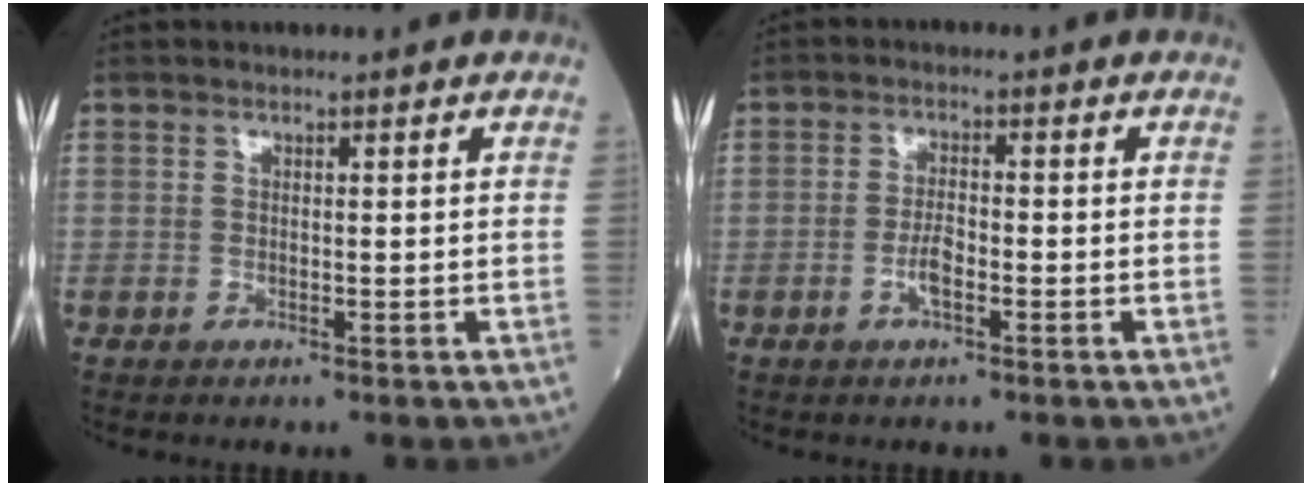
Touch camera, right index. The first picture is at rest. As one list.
[{"total": 3.0, "force": [-1.2, 0.8, 2.6], "torque": [-0.053, 0.002, -0.022]}]